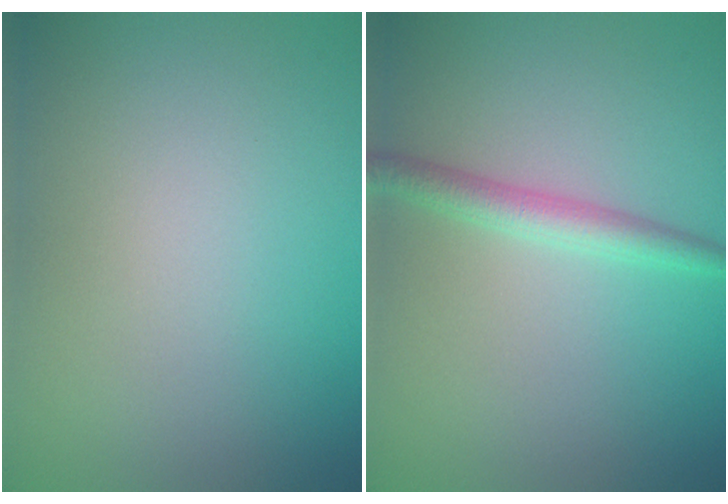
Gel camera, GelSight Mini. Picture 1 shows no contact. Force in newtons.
{"total": 2.4, "press": 2.4, "slide": 0.1}